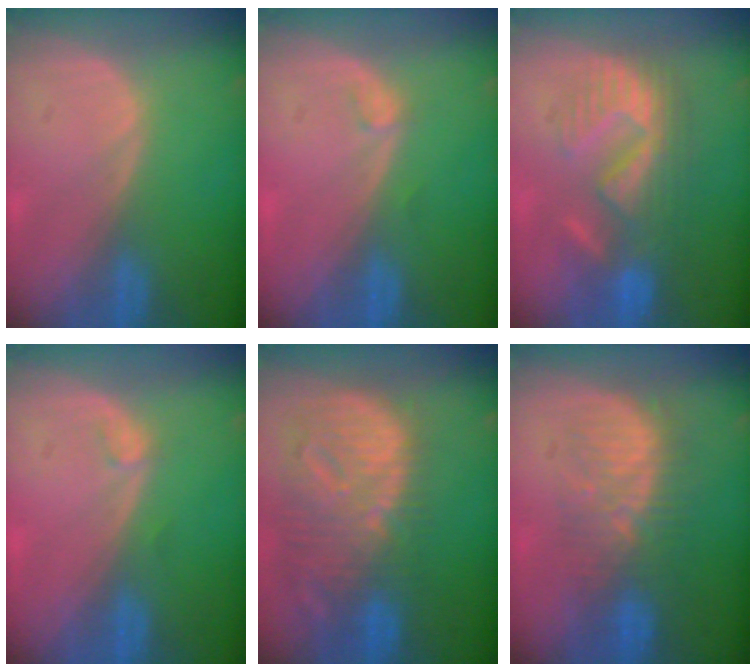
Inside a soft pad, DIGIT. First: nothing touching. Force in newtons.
{"total": 0.8, "press": 0.7, "slide": 0.1}
{"total": 8.8, "press": 8.7, "slide": 1.4}
{"total": 0.8, "press": 0.7, "slide": 0.1}
{"total": 12.7, "press": 10.9, "slide": 6.4}
{"total": 8.5, "press": 8.2, "slide": 2.3}